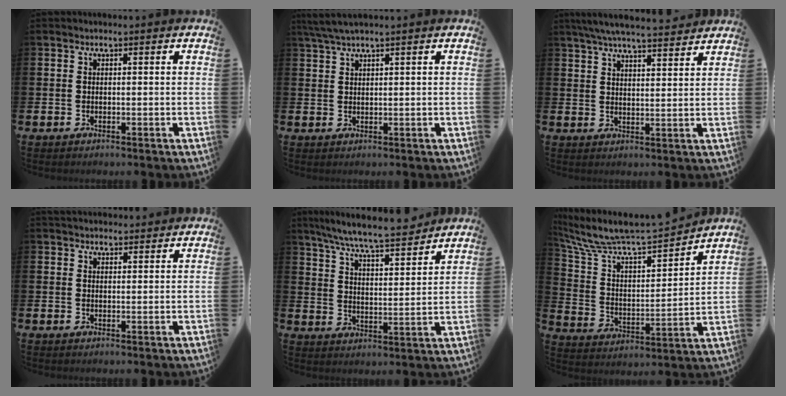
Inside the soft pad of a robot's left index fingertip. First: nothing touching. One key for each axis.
{"total": 2.6, "fx": 2.2, "fy": 0.0, "fz": 1.5, "tx": -0.037, "ty": 0.001, "tz": 0.040}
{"total": 6.4, "fx": 6.0, "fy": 0.5, "fz": 2.1, "tx": -0.053, "ty": -0.026, "tz": 0.108}
{"total": 2.3, "fx": 2.2, "fy": 0.7, "fz": 0.0, "tx": 0.002, "ty": -0.008, "tz": 0.040}
{"total": 8.2, "fx": 7.7, "fy": 0.4, "fz": 2.9, "tx": -0.085, "ty": -0.051, "tz": 0.135}
{"total": 8.7, "fx": 8.1, "fy": 1.9, "fz": 2.5, "tx": -0.101, "ty": -0.068, "tz": 0.133}